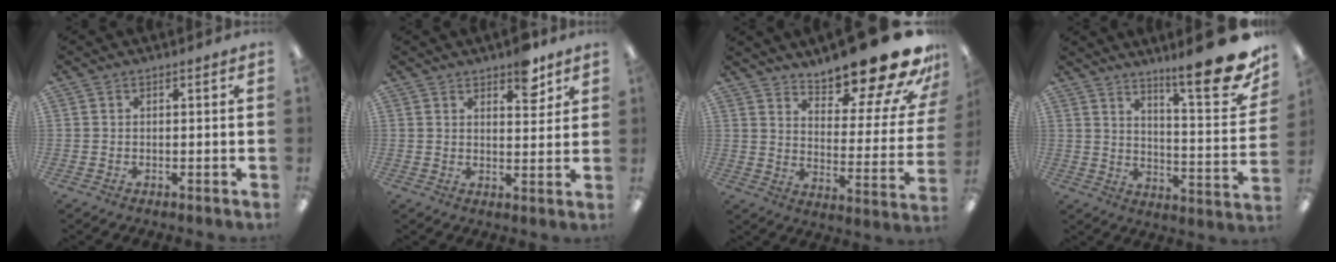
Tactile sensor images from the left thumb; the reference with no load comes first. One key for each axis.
{"total": 6.5, "fx": 4.7, "fy": 2.9, "fz": 3.5, "tx": -0.024, "ty": -0.029, "tz": 0.074}
{"total": 20.1, "fx": 16.3, "fy": 5.0, "fz": 10.6, "tx": -0.137, "ty": -0.124, "tz": 0.264}
{"total": 18.3, "fx": 12.8, "fy": 3.9, "fz": 12.4, "tx": -0.170, "ty": -0.096, "tz": 0.202}